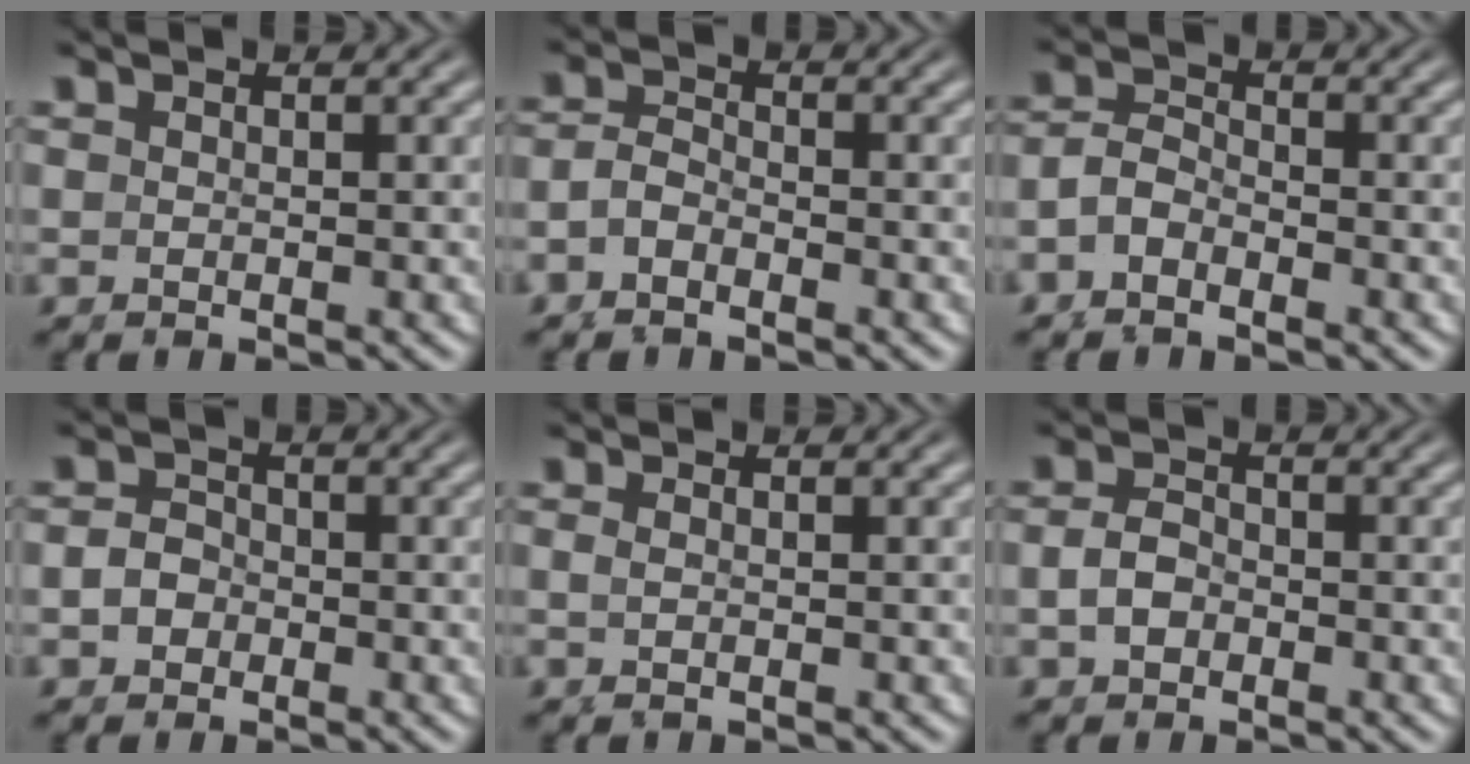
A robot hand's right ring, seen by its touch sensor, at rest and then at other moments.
{"total": 3.1, "force": [-1.3, 2.3, 1.6], "torque": [-0.041, -0.011, -0.022]}
{"total": 4.6, "force": [-1.7, 3.7, 2.0], "torque": [-0.049, -0.012, -0.032]}
{"total": 2.2, "force": [-0.8, 2.0, 0.6], "torque": [-0.015, -0.004, -0.015]}
{"total": 0.9, "force": [-0.1, -0.7, 0.5], "torque": [-0.012, -0.008, 0.005]}
{"total": 1.7, "force": [-0.6, 1.3, 0.9], "torque": [-0.024, -0.005, -0.007]}